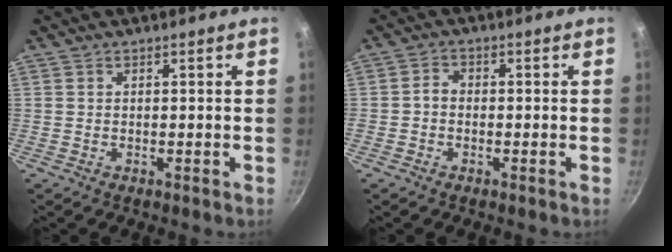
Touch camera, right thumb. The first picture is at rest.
{"total": 2.2, "force": [-0.7, 1.7, 1.2], "torque": [-0.018, 0.015, -0.018]}